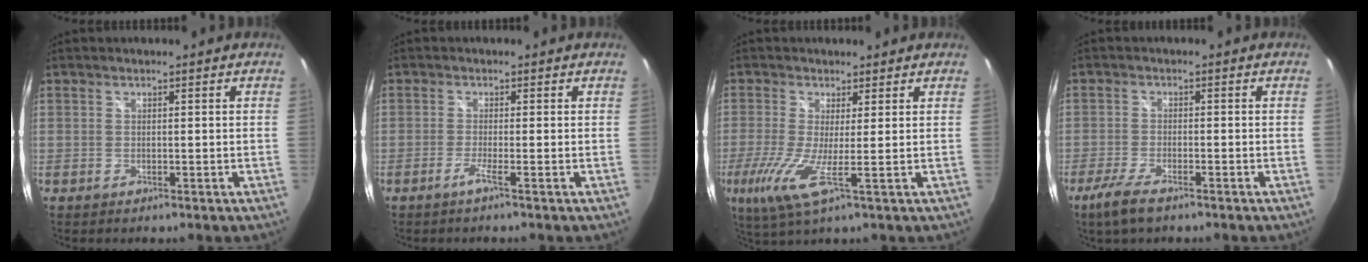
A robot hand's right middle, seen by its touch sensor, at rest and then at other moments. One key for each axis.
{"total": 1.7, "fx": -1.0, "fy": -0.7, "fz": 1.2, "tx": -0.023, "ty": -0.006, "tz": -0.026}
{"total": 6.8, "fx": -1.2, "fy": 0.0, "fz": 6.7, "tx": -0.155, "ty": -0.021, "tz": -0.031}
{"total": 5.4, "fx": -3.8, "fy": 1.1, "fz": 3.7, "tx": -0.095, "ty": -0.011, "tz": -0.073}